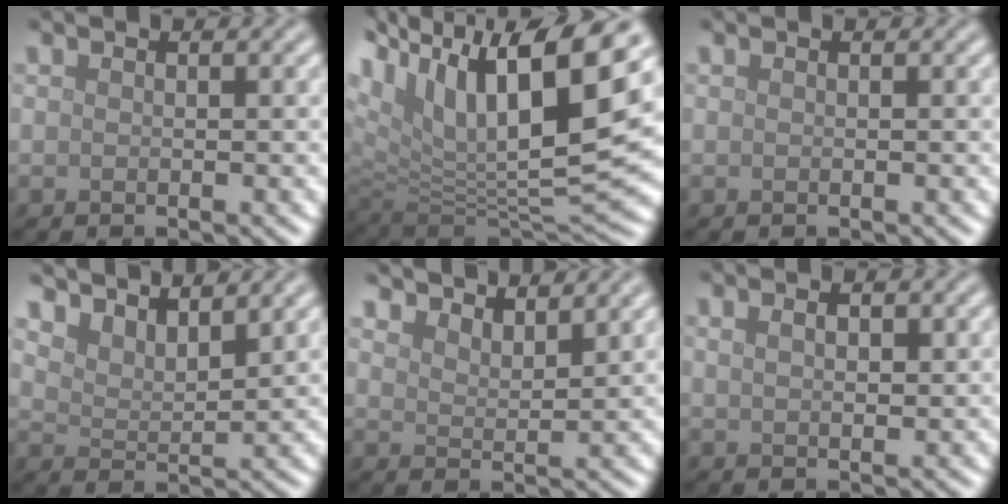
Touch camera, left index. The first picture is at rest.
{"total": 17.2, "force": [7.0, 8.0, 13.5], "torque": [-0.248, 0.024, 0.122]}
{"total": 0.0}
{"total": 5.3, "force": [4.7, 1.4, 2.0], "torque": [-0.038, 0.001, 0.073]}
{"total": 5.0, "force": [4.7, 1.0, 1.5], "torque": [-0.023, -0.001, 0.067]}
{"total": 2.2, "force": [0.9, 1.0, 1.8], "torque": [-0.033, 0.000, 0.019]}